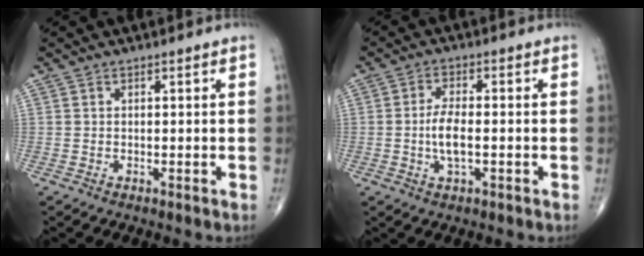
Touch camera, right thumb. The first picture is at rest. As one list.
[{"total": 5.4, "force": [-0.9, 2.1, 4.9], "torque": [-0.098, 0.007, -0.018]}]